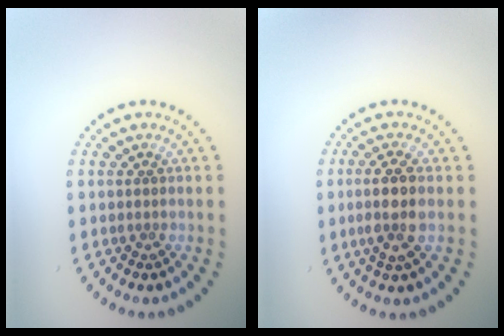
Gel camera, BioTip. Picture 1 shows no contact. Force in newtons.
{"total": 3.0, "press": 2.7, "slide": 1.3}